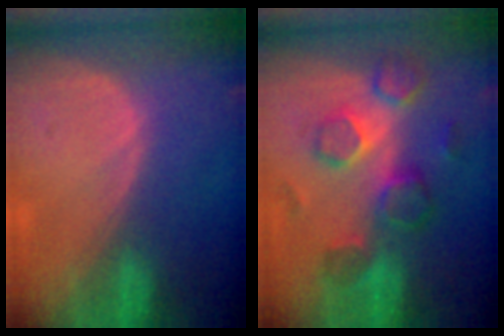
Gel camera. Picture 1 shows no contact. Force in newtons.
{"total": 8.3, "press": 8.1, "slide": 1.8}